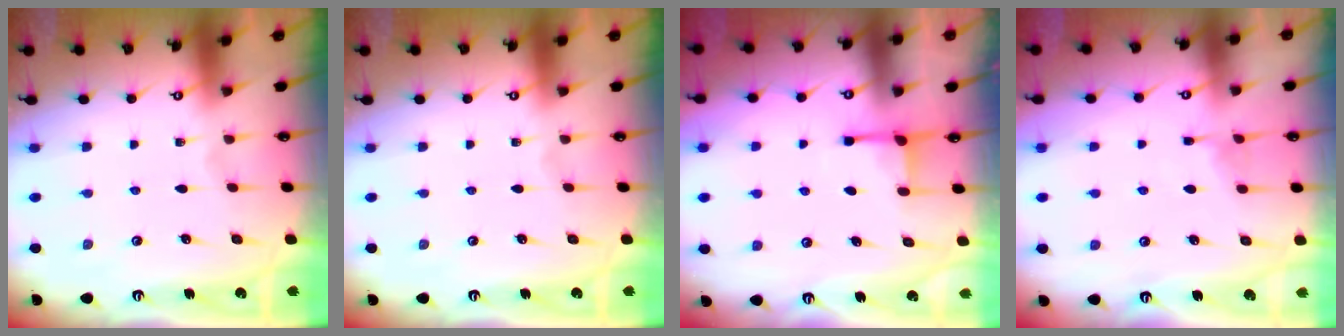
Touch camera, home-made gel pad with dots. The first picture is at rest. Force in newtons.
{"total": 0.0}
{"total": 2.8, "press": 2.8, "slide": 0.6}
{"total": 4.8, "press": 4.7, "slide": 0.5}